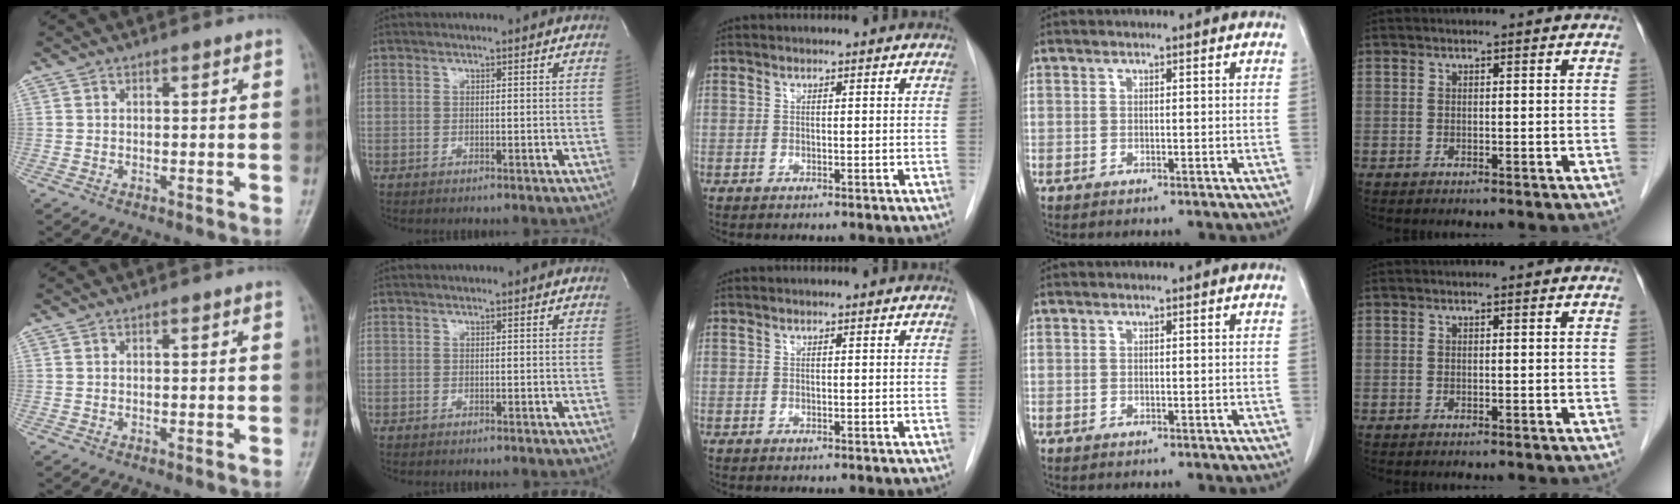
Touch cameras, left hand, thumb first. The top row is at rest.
{}